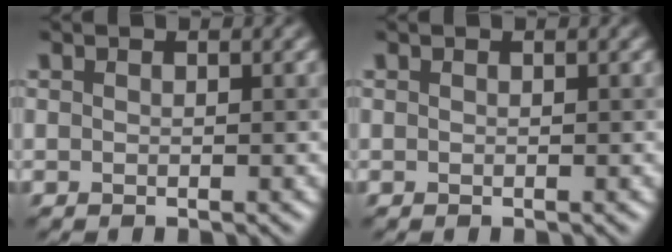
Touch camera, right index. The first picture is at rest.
{"total": 0.0}